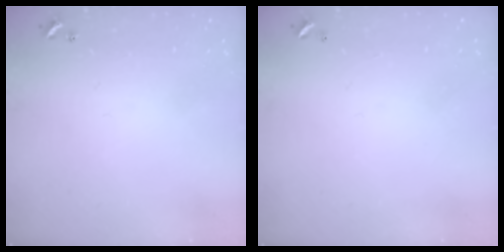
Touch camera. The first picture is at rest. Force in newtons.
{"total": 2.8, "press": 2.8, "slide": 0.1}